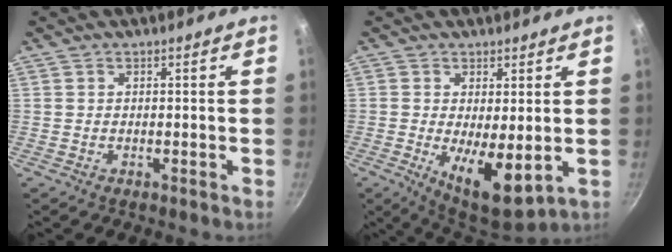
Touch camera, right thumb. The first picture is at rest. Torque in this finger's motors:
{"motor_torque": [-0.28, 0.86, 1.14, 0.03, 0.07]}